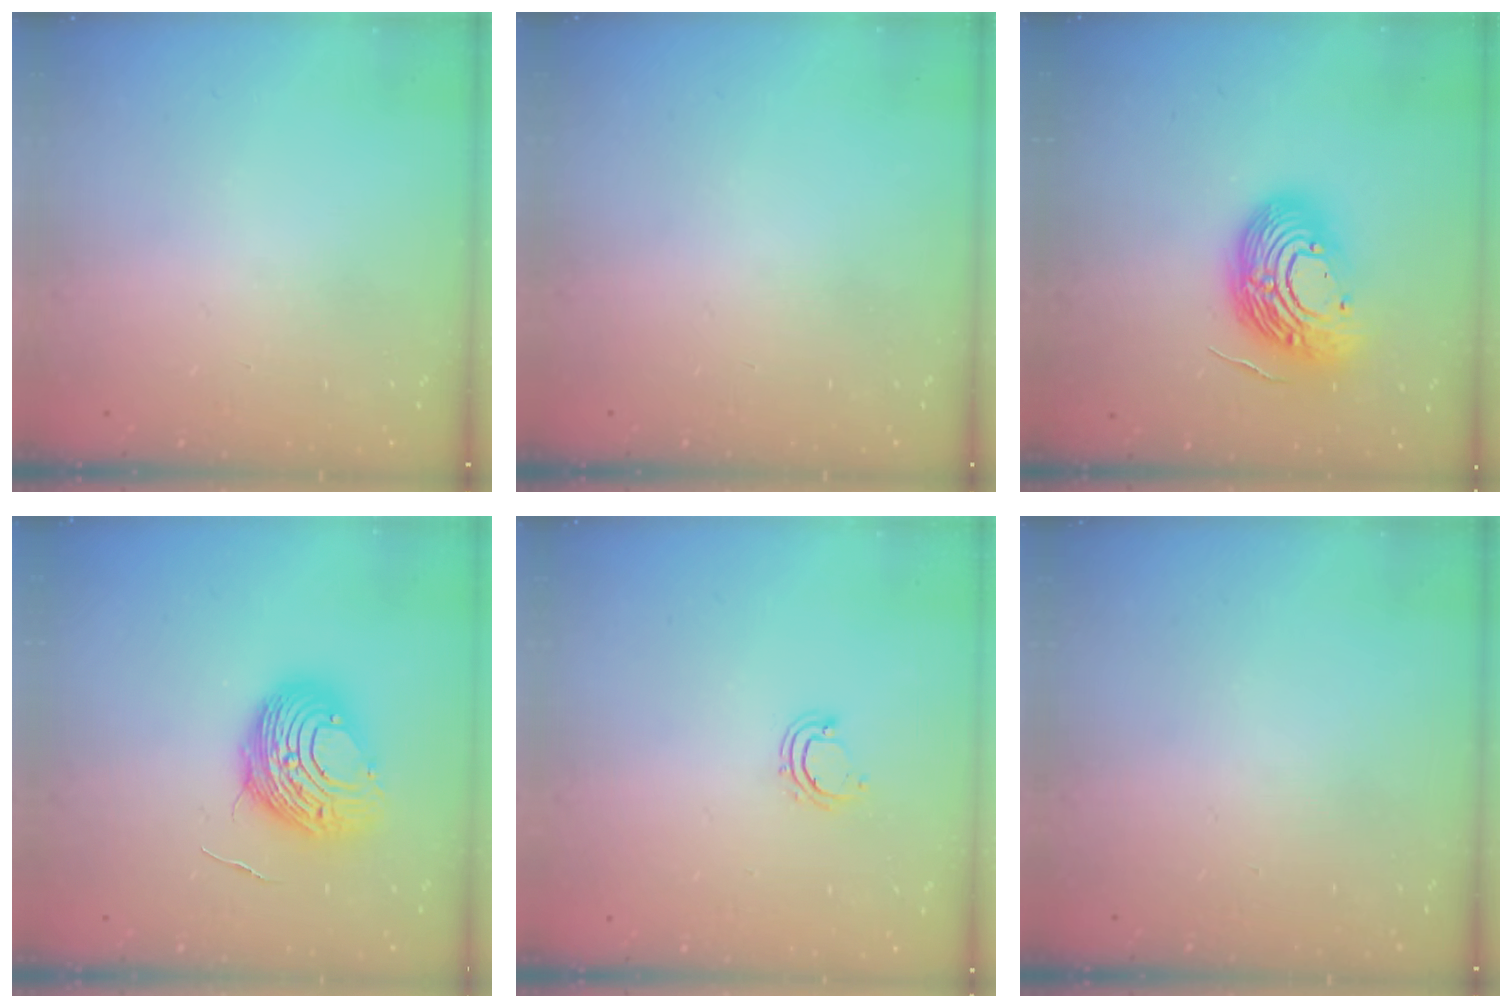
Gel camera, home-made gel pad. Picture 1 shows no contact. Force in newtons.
{"total": 0.0}
{"total": 17.3, "press": 17.3, "slide": 1.4}
{"total": 11.2, "press": 11.2, "slide": 1.2}
{"total": 4.1, "press": 4.1, "slide": 0.3}
{"total": 0.0}